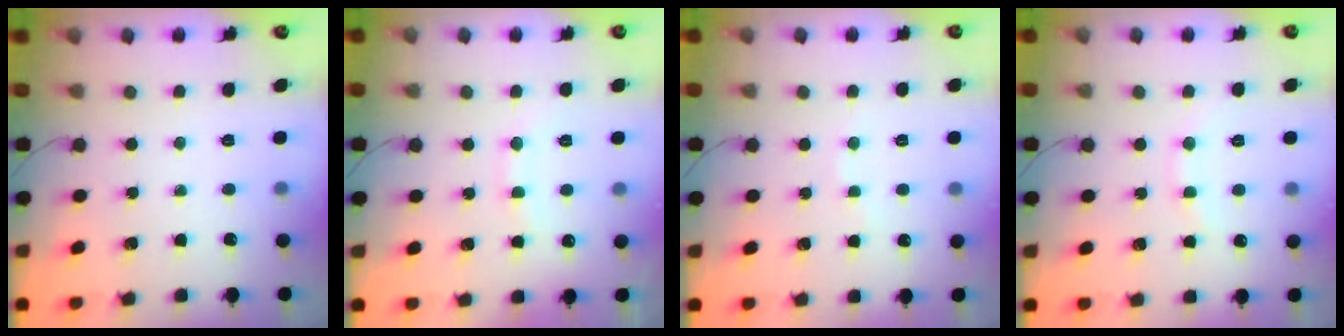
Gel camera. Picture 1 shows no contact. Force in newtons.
{"total": 8.9, "press": 8.9, "slide": 0.9}
{"total": 2.3, "press": 2.1, "slide": 0.7}
{"total": 7.2, "press": 7.0, "slide": 1.6}